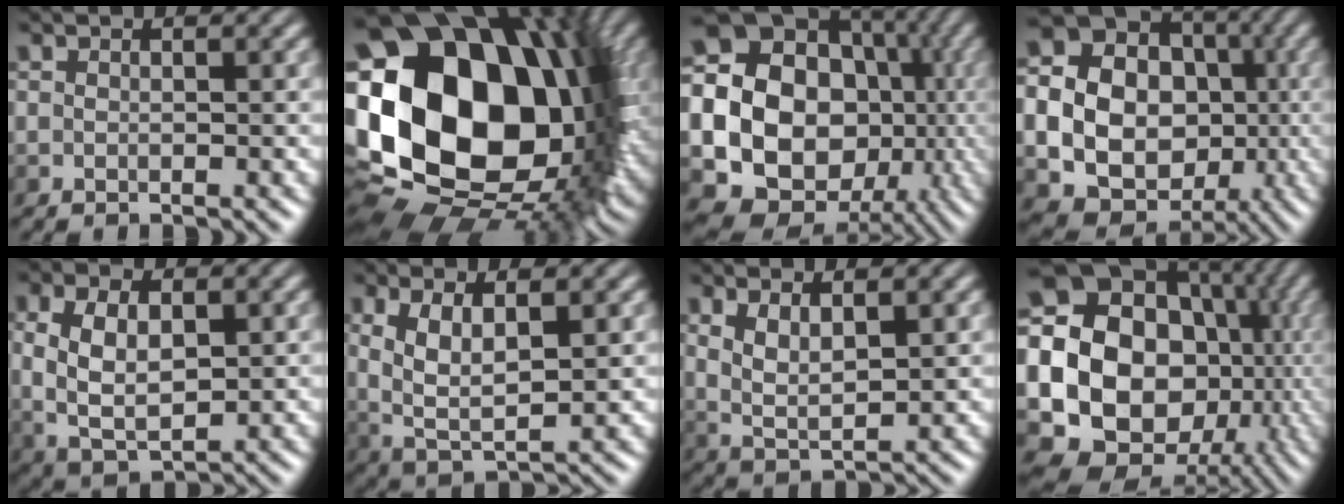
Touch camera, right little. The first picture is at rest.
{"total": 21.1, "force": [1.8, 14.7, 15.0], "torque": [-0.301, -0.007, 0.055]}
{"total": 23.7, "force": [-1.9, 21.0, 10.9], "torque": [-0.200, 0.000, -0.066]}
{"total": 22.8, "force": [-1.8, 21.2, 8.2], "torque": [-0.179, 0.009, -0.070]}
{"total": 5.7, "force": [0.4, 3.3, 4.7], "torque": [-0.095, 0.001, 0.008]}
{"total": 5.2, "force": [1.0, 2.0, 4.7], "torque": [-0.098, -0.004, 0.020]}
{"total": 3.5, "force": [1.1, 1.3, 3.1], "torque": [-0.068, -0.003, 0.024]}
{"total": 20.8, "force": [-1.4, 17.7, 10.9], "torque": [-0.179, -0.029, -0.042]}